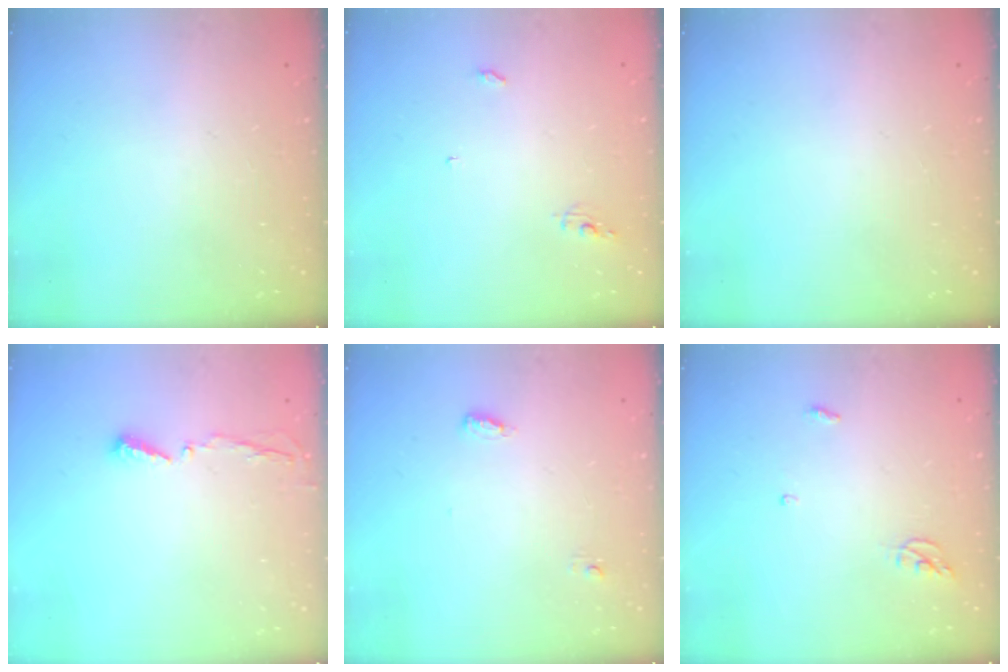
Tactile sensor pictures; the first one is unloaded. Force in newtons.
{"total": 4.1, "press": 4.1, "slide": 0.3}
{"total": 0.0}
{"total": 3.4, "press": 3.4, "slide": 0.4}
{"total": 3.7, "press": 3.5, "slide": 1.2}
{"total": 3.8, "press": 3.8, "slide": 0.4}